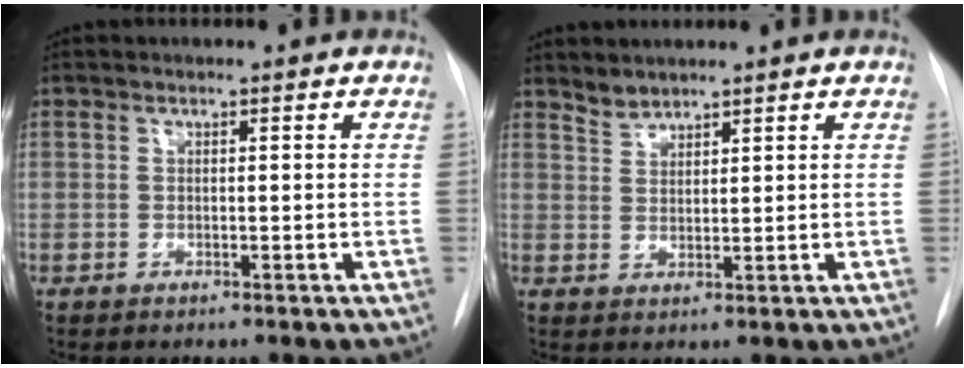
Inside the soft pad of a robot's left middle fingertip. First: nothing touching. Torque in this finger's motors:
{"motor_torque": [0.03, -0.02, -0.05, 0.01]}